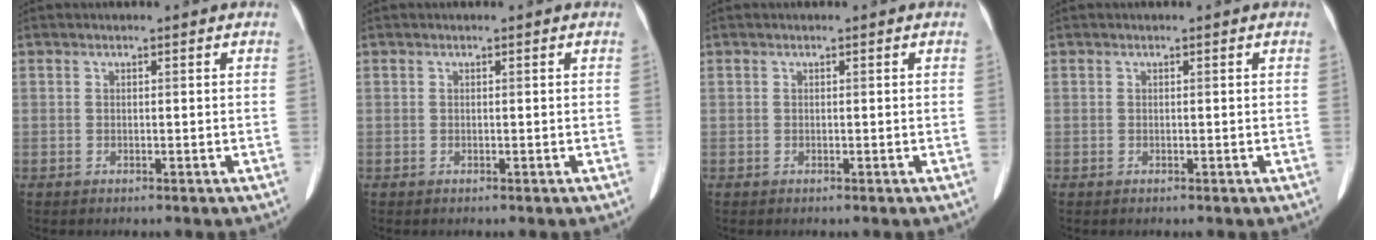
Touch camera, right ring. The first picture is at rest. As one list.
[{"total": 0.0}, {"total": 0.0}, {"total": 0.0}]